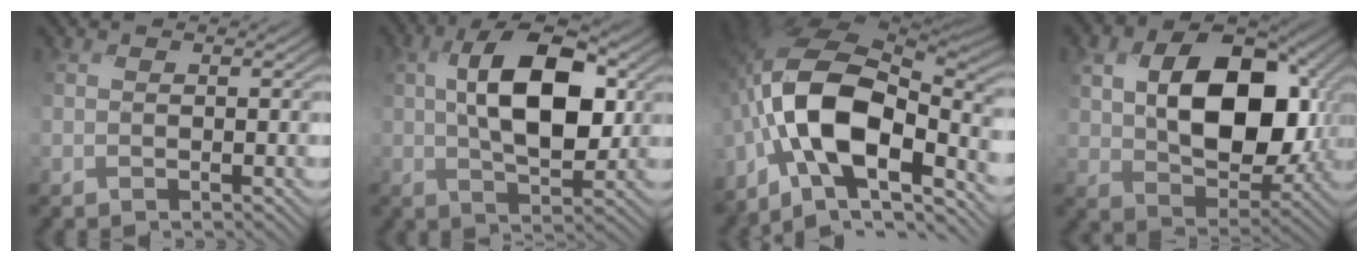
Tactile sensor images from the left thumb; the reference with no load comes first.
{"total": 11.4, "force": [1.7, 5.6, 9.8], "torque": [-0.177, 0.007, 0.028]}
{"total": 17.5, "force": [-5.4, 9.2, 13.9], "torque": [-0.293, 0.006, -0.118]}
{"total": 14.5, "force": [2.3, 9.6, 10.7], "torque": [-0.191, -0.005, 0.050]}